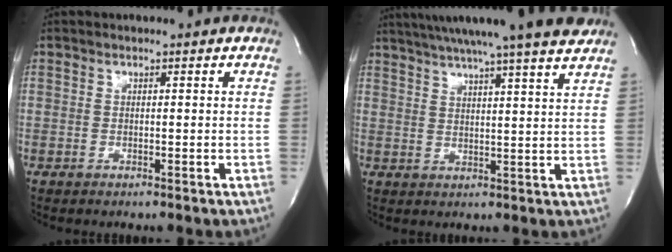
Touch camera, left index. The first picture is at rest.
{"total": 18.7, "force": [15.9, -0.8, 9.7], "torque": [-0.166, 0.003, 0.215]}